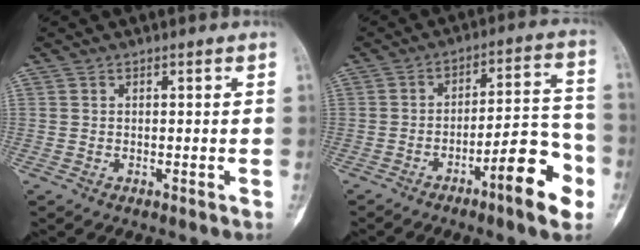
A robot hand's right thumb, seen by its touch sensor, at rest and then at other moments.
{"total": 13.5, "force": [-6.4, 3.0, 11.5], "torque": [-0.156, 0.045, -0.095]}